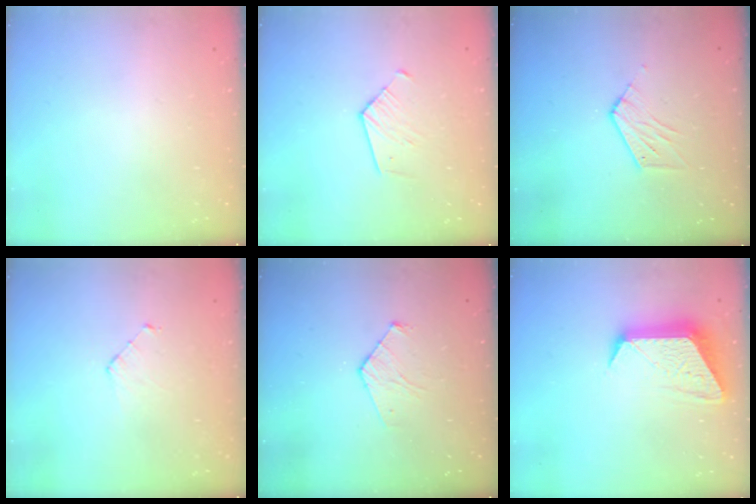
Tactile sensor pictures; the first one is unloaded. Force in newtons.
{"total": 5.6, "press": 5.5, "slide": 0.6}
{"total": 6.8, "press": 6.8, "slide": 0.5}
{"total": 4.3, "press": 4.3, "slide": 0.4}
{"total": 4.3, "press": 4.3, "slide": 0.5}
{"total": 12.3, "press": 12.3, "slide": 1.1}